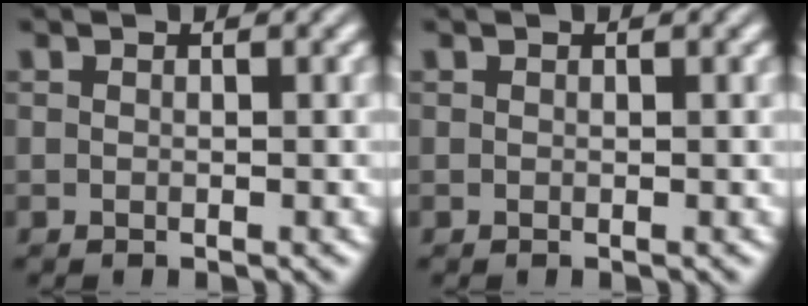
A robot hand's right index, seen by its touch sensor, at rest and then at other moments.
{"total": 0.0}